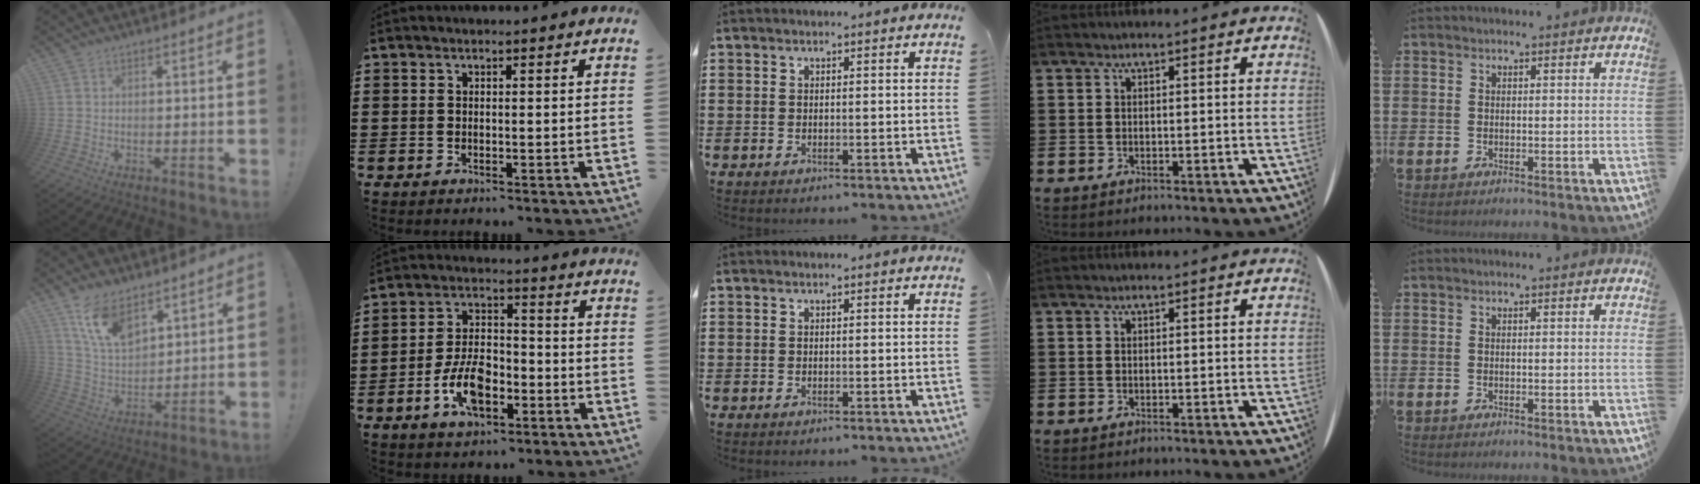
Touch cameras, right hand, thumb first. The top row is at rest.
{"thumb": {"total": 12.9, "force": [9.0, 6.5, 6.7], "torque": [-0.134, -0.043, 0.173]}, "index": {"total": 8.7, "force": [-3.5, 4.6, 6.5], "torque": [-0.141, 0.005, -0.066]}}